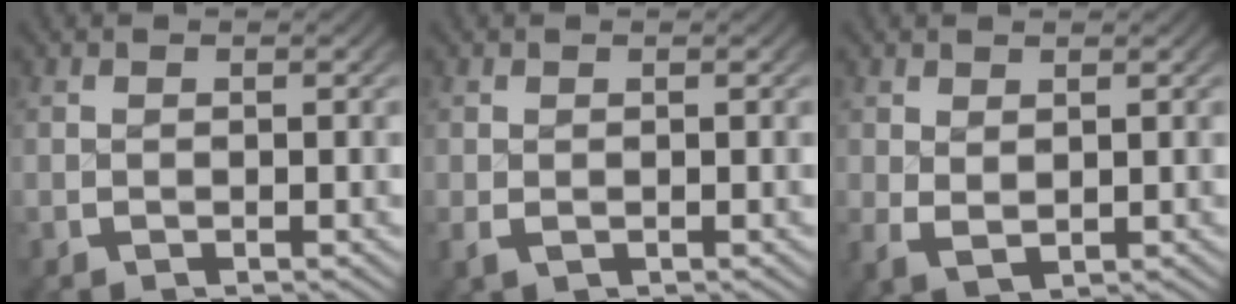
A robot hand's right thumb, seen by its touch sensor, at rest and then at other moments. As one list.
[{"total": 0.8, "force": [-0.1, 0.6, 0.5], "torque": [-0.011, -0.003, 0.000]}, {"total": 1.9, "force": [0.6, 1.3, 1.3], "torque": [-0.024, -0.011, 0.020]}]